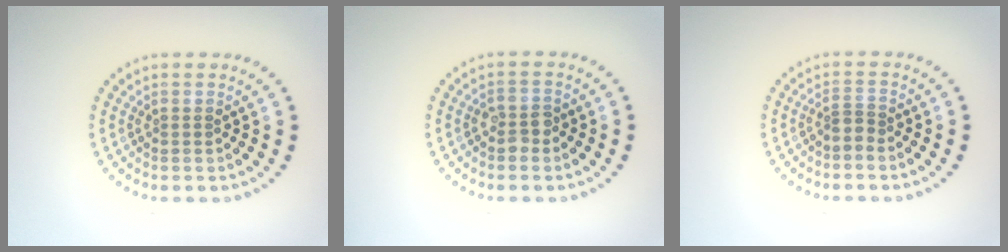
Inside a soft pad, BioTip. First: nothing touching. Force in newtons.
{"total": 1.7, "press": 1.6, "slide": 0.4}
{"total": 1.1, "press": 0.7, "slide": 0.9}